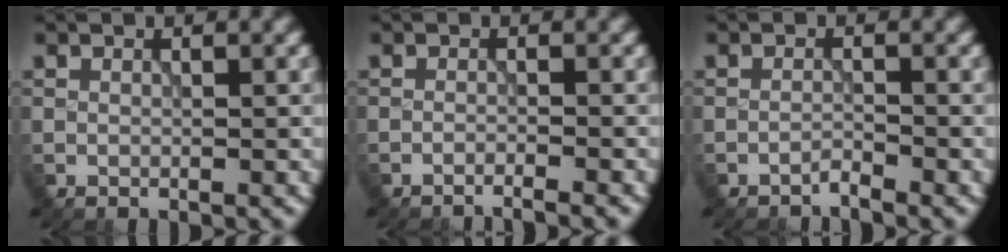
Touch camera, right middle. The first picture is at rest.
{"total": 2.0, "force": [-1.8, 0.1, 0.9], "torque": [-0.002, 0.000, -0.040]}
{"total": 1.0, "force": [-1.0, 0.0, 0.2], "torque": [-0.002, 0.005, -0.023]}